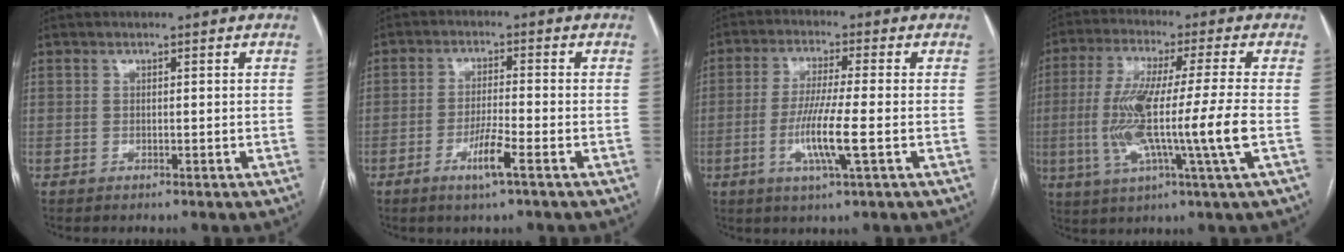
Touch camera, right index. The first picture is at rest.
{"total": 4.9, "force": [-2.5, -0.2, 4.2], "torque": [-0.082, -0.009, -0.050]}
{"total": 8.0, "force": [-2.1, -0.4, 7.7], "torque": [-0.154, -0.014, -0.041]}
{"total": 14.5, "force": [-2.0, -0.8, 14.4], "torque": [-0.280, -0.015, -0.045]}